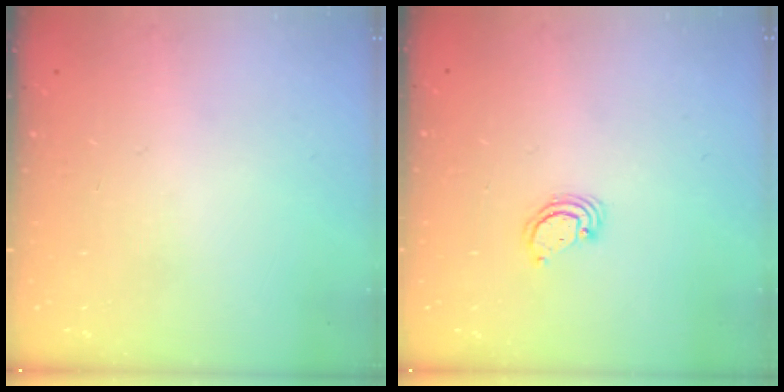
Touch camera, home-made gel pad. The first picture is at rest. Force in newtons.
{"total": 2.3, "press": 2.3, "slide": 0.1}